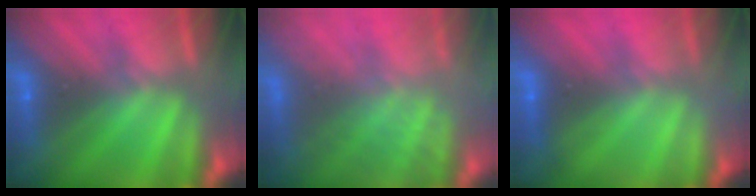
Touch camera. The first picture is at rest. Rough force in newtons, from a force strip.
{"total": 7.6}
{"total": 2.2}